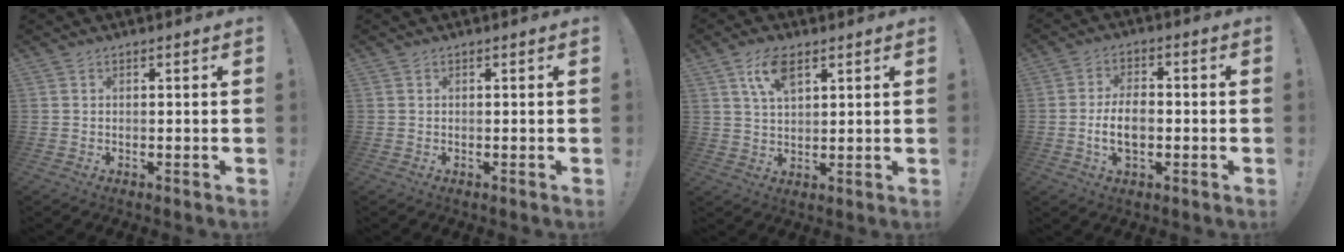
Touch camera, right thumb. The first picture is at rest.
{"total": 0.0}
{"total": 8.1, "force": [4.2, 3.9, 5.7], "torque": [-0.104, -0.004, 0.078]}
{"total": 8.3, "force": [-1.7, 4.7, 6.6], "torque": [-0.122, 0.001, -0.034]}